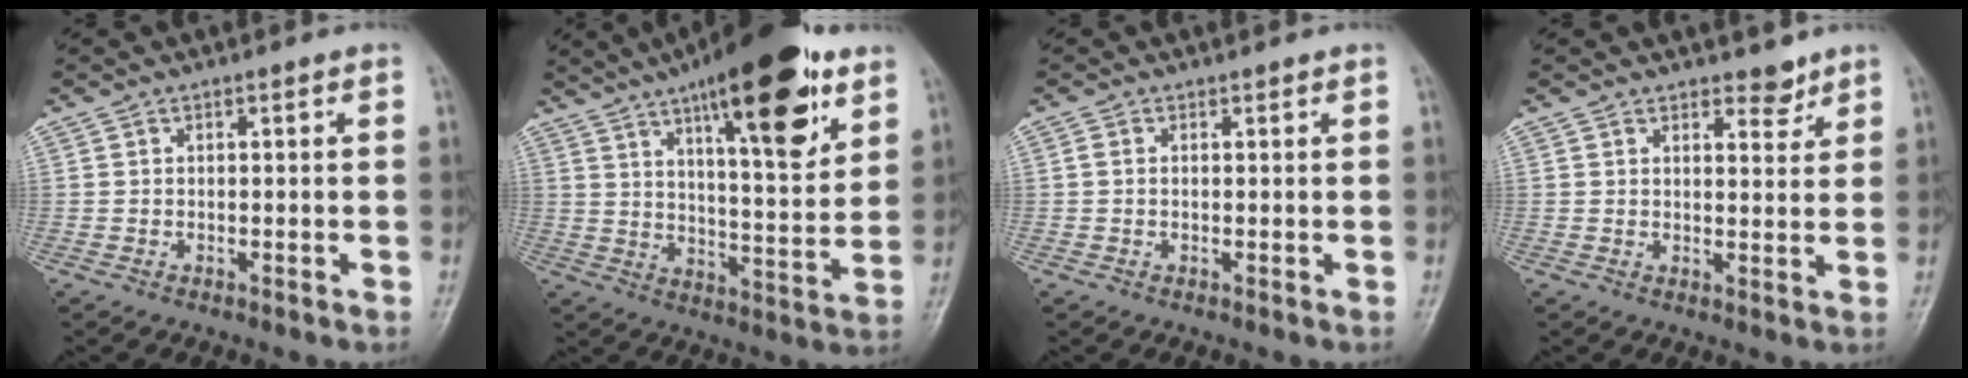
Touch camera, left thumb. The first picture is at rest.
{"total": 22.1, "force": [12.2, 6.5, 17.2], "torque": [-0.233, -0.041, 0.187]}
{"total": 0.8, "force": [0.2, 0.5, 0.6], "torque": [-0.016, 0.001, 0.003]}
{"total": 3.4, "force": [2.7, 1.5, 1.5], "torque": [-0.003, -0.018, 0.039]}